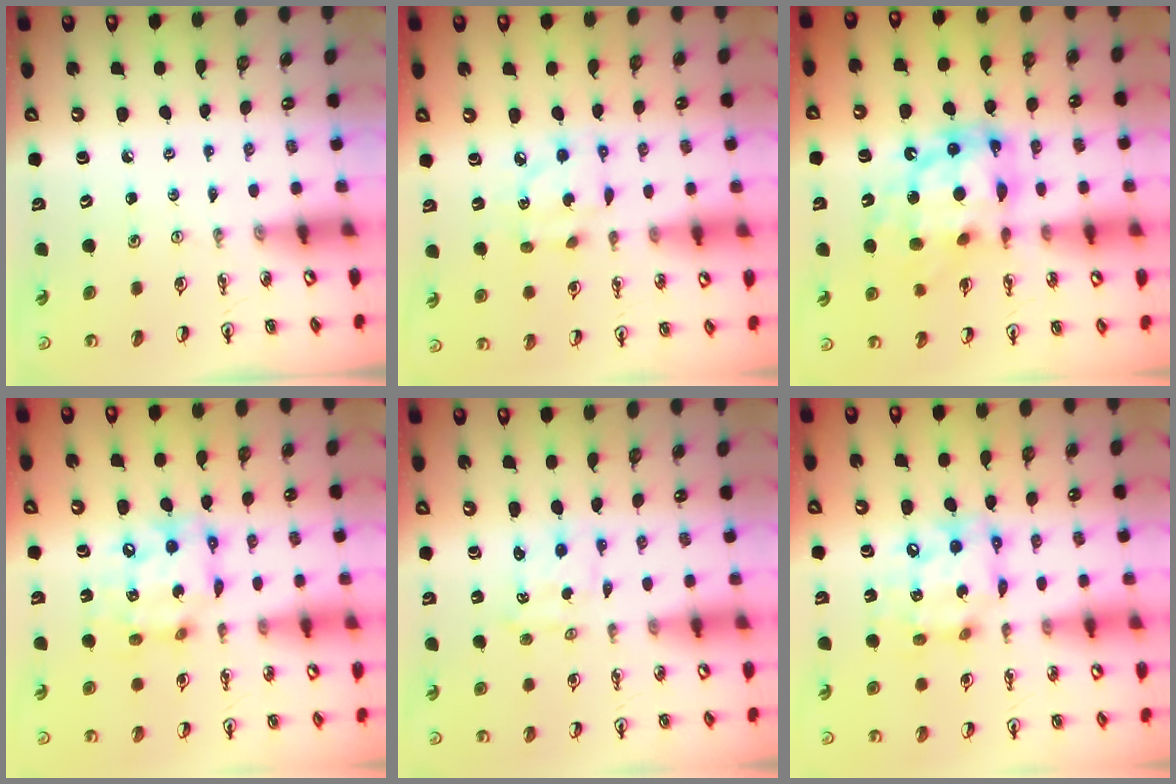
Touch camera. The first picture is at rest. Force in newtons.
{"total": 8.5, "press": 8.5, "slide": 0.3}
{"total": 16.0, "press": 16.0, "slide": 1.4}
{"total": 14.1, "press": 14.0, "slide": 1.6}
{"total": 0.0}
{"total": 14.1, "press": 14.0, "slide": 1.6}